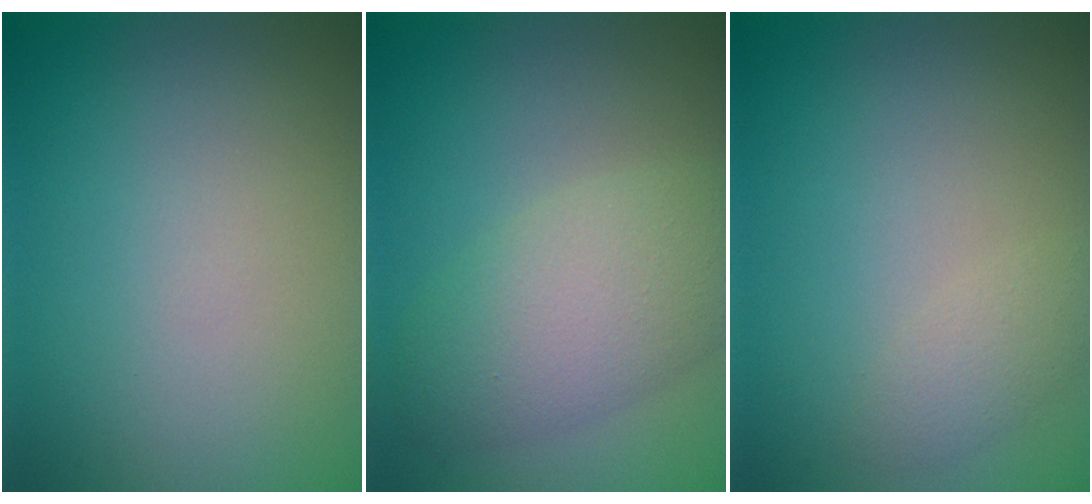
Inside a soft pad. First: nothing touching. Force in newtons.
{"total": 5.8, "press": 5.7, "slide": 0.4}
{"total": 1.5, "press": 1.5, "slide": 0.1}